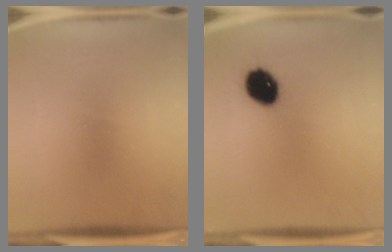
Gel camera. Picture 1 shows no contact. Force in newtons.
{"total": 10.6}